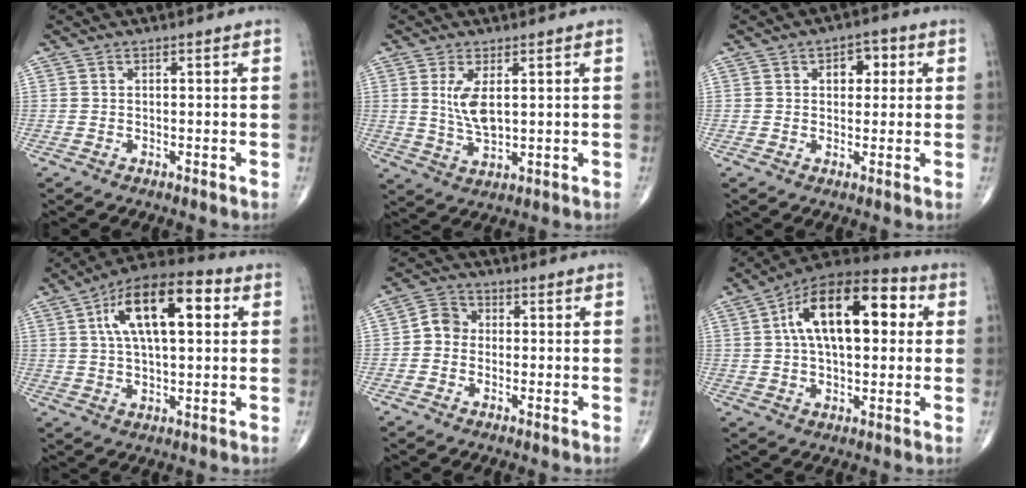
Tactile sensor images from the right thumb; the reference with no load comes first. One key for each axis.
{"total": 6.1, "fx": 1.5, "fy": 2.5, "fz": 5.4, "tx": -0.105, "ty": -0.015, "tz": 0.038}
{"total": 4.8, "fx": 1.4, "fy": 3.3, "fz": 3.3, "tx": -0.017, "ty": 0.001, "tz": 0.014}
{"total": 17.0, "fx": 4.7, "fy": 7.4, "fz": 14.5, "tx": -0.227, "ty": 0.018, "tz": 0.070}
{"total": 4.3, "fx": -0.6, "fy": 3.8, "fz": 2.0, "tx": -0.017, "ty": 0.015, "tz": -0.022}
{"total": 20.0, "fx": 4.3, "fy": 10.0, "fz": 16.7, "tx": -0.246, "ty": 0.027, "tz": 0.056}